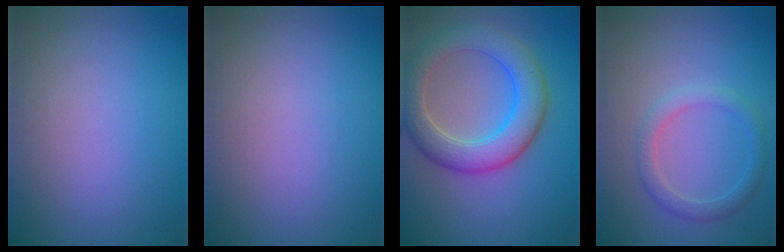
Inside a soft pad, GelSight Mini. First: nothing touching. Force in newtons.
{"total": 0.0}
{"total": 6.5, "press": 6.5, "slide": 0.7}
{"total": 2.2, "press": 2.1, "slide": 0.2}